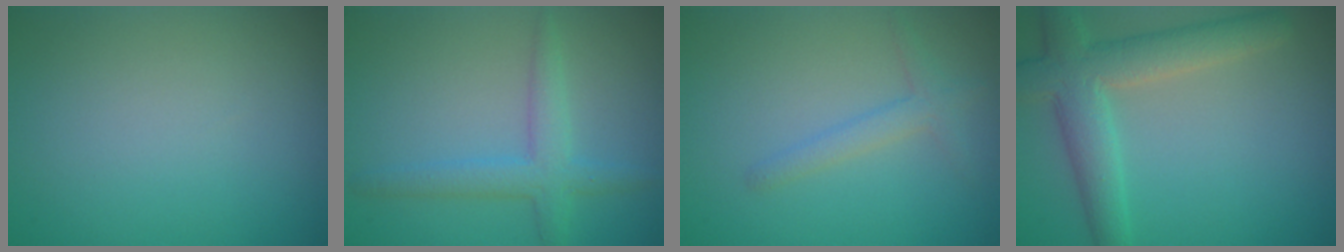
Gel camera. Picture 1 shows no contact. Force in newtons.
{"total": 3.0, "press": 3.0, "slide": 0.1}
{"total": 1.8, "press": 1.8, "slide": 0.1}
{"total": 5.5, "press": 5.5, "slide": 0.3}